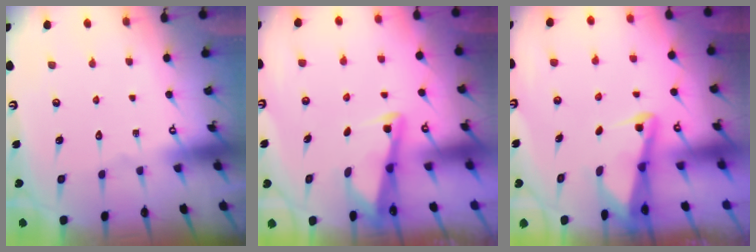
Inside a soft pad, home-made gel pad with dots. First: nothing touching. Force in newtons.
{"total": 2.5, "press": 2.5, "slide": 0.0}
{"total": 2.5, "press": 2.5, "slide": 0.6}